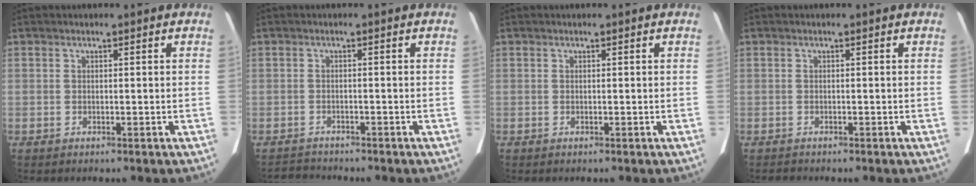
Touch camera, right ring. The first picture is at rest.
{"total": 2.9, "force": [-2.9, 0.4, -0.1], "torque": [-0.004, -0.014, -0.046]}
{"total": 0.0}
{"total": 0.6, "force": [-0.6, 0.1, -0.1], "torque": [-0.005, -0.004, -0.011]}